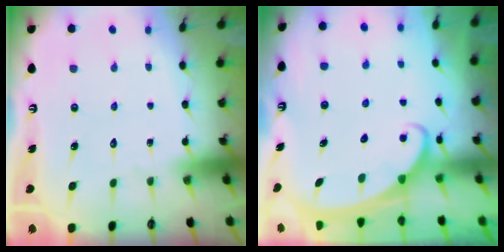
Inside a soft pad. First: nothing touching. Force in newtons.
{"total": 2.4, "press": 2.3, "slide": 0.3}